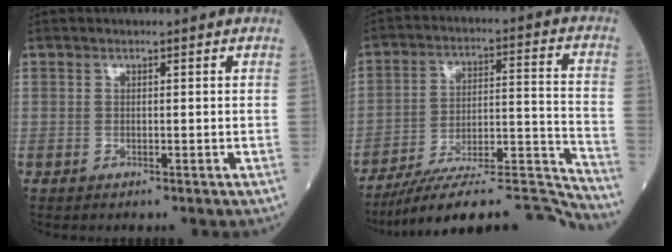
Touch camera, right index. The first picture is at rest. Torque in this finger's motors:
{"motor_torque": [-0.18, -0.61, 0.35, 0.13]}